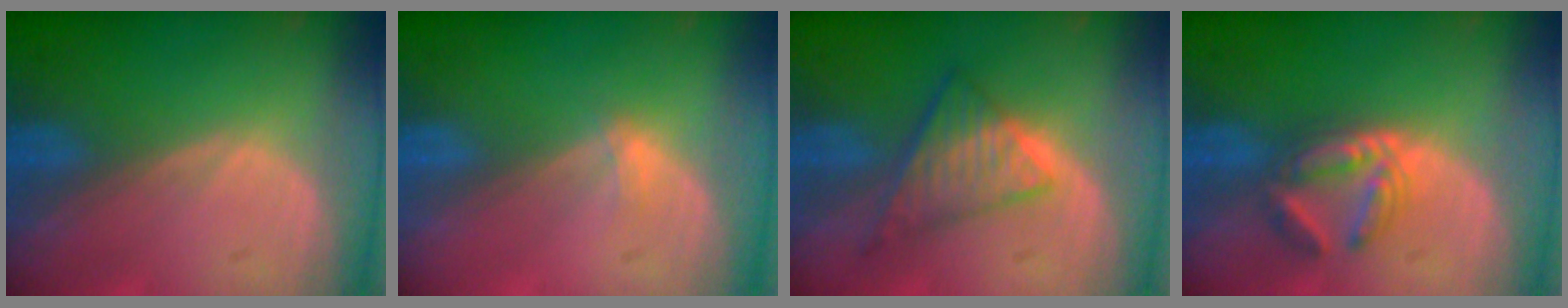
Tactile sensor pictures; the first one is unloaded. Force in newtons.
{"total": 1.3, "press": 0.9, "slide": 0.9}
{"total": 7.2, "press": 6.3, "slide": 3.6}
{"total": 6.0, "press": 5.3, "slide": 2.7}